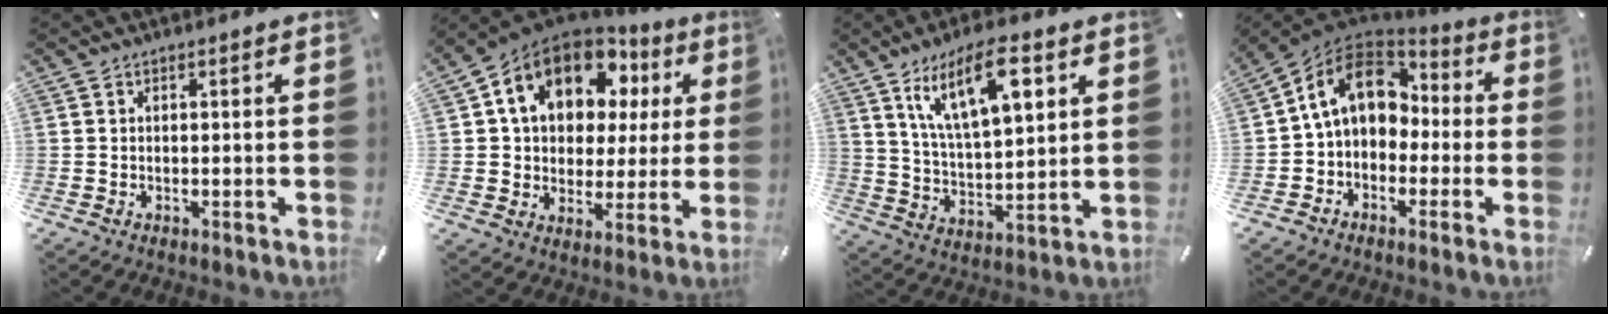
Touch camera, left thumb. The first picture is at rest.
{"total": 17.0, "force": [8.0, 12.1, 8.9], "torque": [-0.158, -0.029, 0.147]}
{"total": 15.5, "force": [8.3, 6.1, 11.7], "torque": [-0.215, -0.020, 0.138]}
{"total": 12.7, "force": [2.7, 9.7, 7.7], "torque": [-0.137, 0.008, 0.053]}